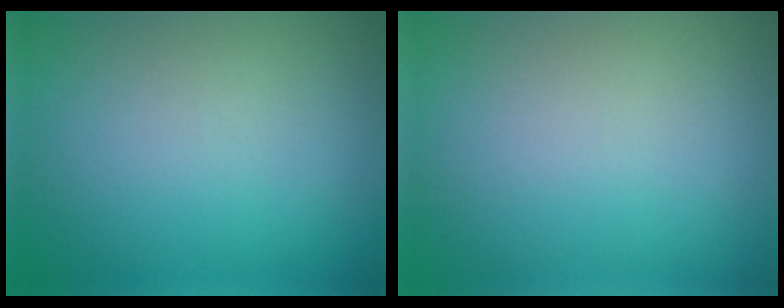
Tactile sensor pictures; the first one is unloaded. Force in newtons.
{"total": 0.0}